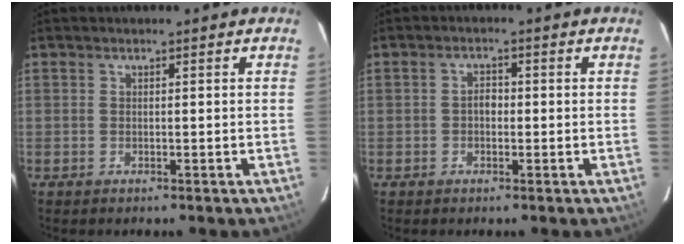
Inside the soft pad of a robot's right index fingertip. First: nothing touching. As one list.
[{"total": 1.9, "force": [-0.3, 1.4, 1.3], "torque": [-0.024, 0.008, -0.008]}]